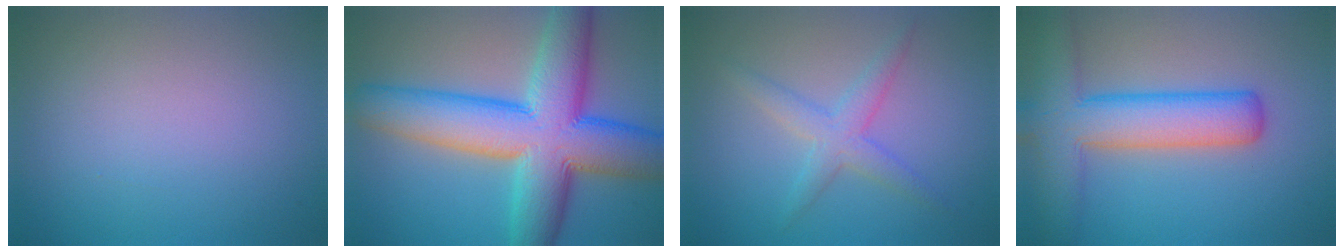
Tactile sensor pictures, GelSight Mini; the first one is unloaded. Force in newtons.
{"total": 13.0, "press": 13.0, "slide": 0.2}
{"total": 2.8, "press": 2.8, "slide": 0.1}
{"total": 8.1, "press": 8.1, "slide": 0.5}